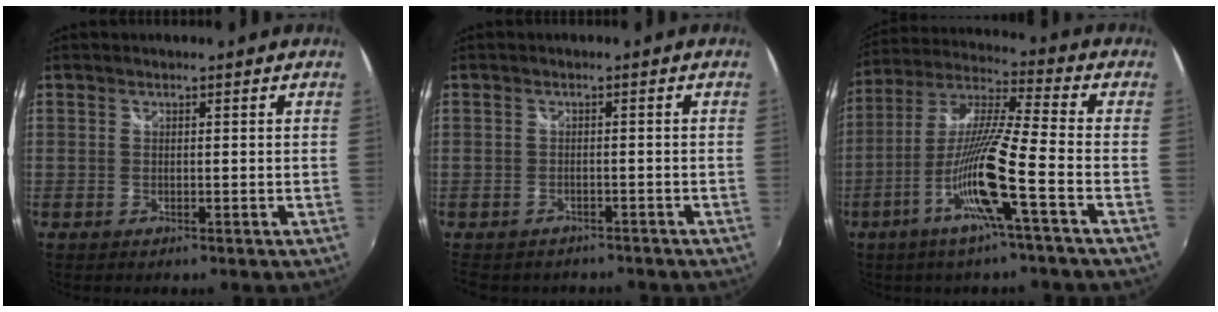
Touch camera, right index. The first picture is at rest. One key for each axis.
{"total": 5.8, "fx": -4.7, "fy": 3.1, "fz": 1.4, "tx": -0.039, "ty": -0.002, "tz": -0.072}
{"total": 14.5, "fx": -6.4, "fy": -0.7, "fz": 13.0, "tx": -0.249, "ty": -0.016, "tz": -0.127}